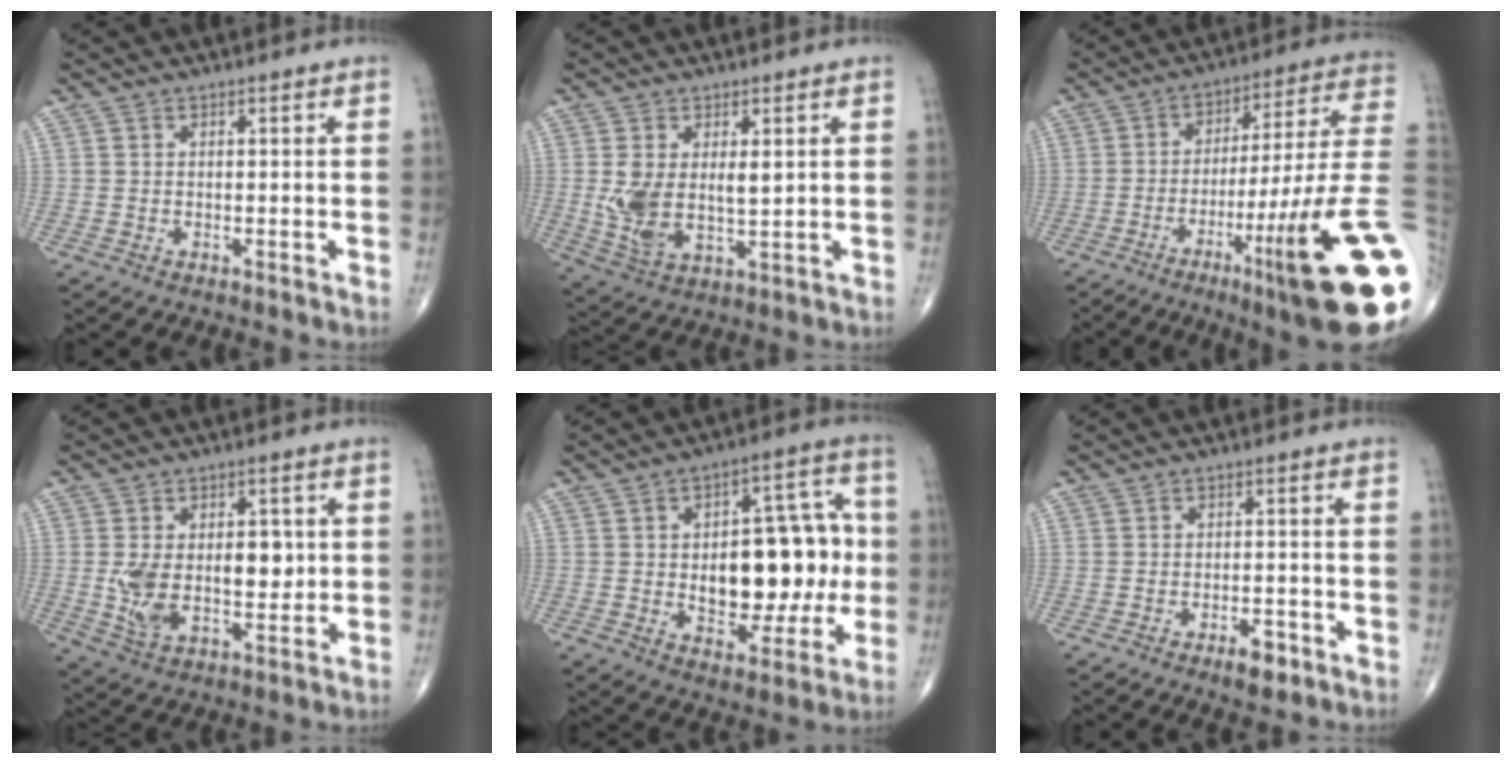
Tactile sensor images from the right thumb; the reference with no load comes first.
{"total": 8.7, "force": [1.2, 4.3, 7.5], "torque": [-0.142, -0.015, 0.036]}
{"total": 26.2, "force": [-8.6, 2.2, 24.7], "torque": [-0.298, 0.027, -0.127]}
{"total": 12.8, "force": [0.6, 7.3, 10.4], "torque": [-0.162, -0.005, 0.024]}
{"total": 19.6, "force": [-0.5, 10.8, 16.3], "torque": [-0.185, 0.026, 0.004]}
{"total": 4.0, "force": [-2.3, 1.6, 2.9], "torque": [-0.035, 0.009, -0.032]}